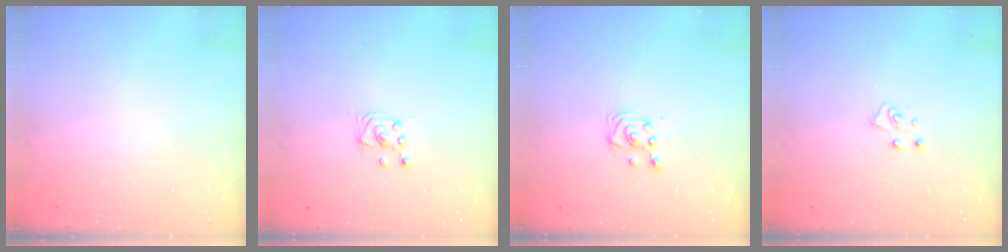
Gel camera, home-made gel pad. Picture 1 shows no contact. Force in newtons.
{"total": 2.5, "press": 2.5, "slide": 0.2}
{"total": 3.5, "press": 3.5, "slide": 0.4}
{"total": 4.9, "press": 4.9, "slide": 0.5}